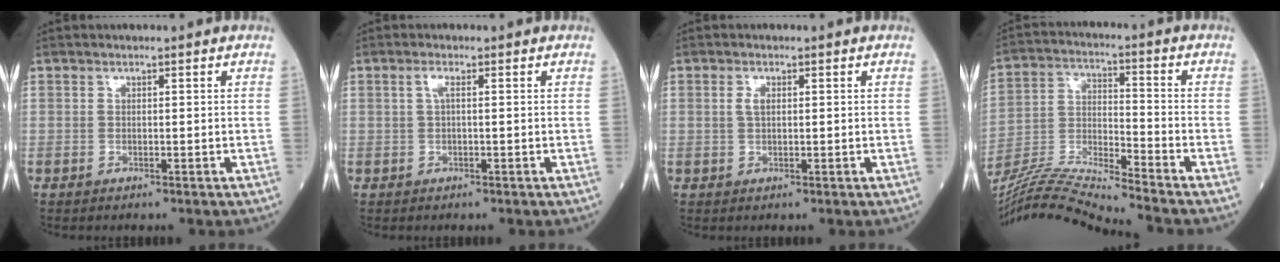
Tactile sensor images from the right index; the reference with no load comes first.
{"total": 1.3, "force": [0.3, 0.2, 1.3], "torque": [-0.030, 0.002, 0.003]}
{"total": 1.5, "force": [0.4, 0.6, 1.3], "torque": [-0.028, 0.003, 0.007]}
{"total": 14.5, "force": [-13.5, -2.2, 4.9], "torque": [-0.088, -0.003, -0.249]}